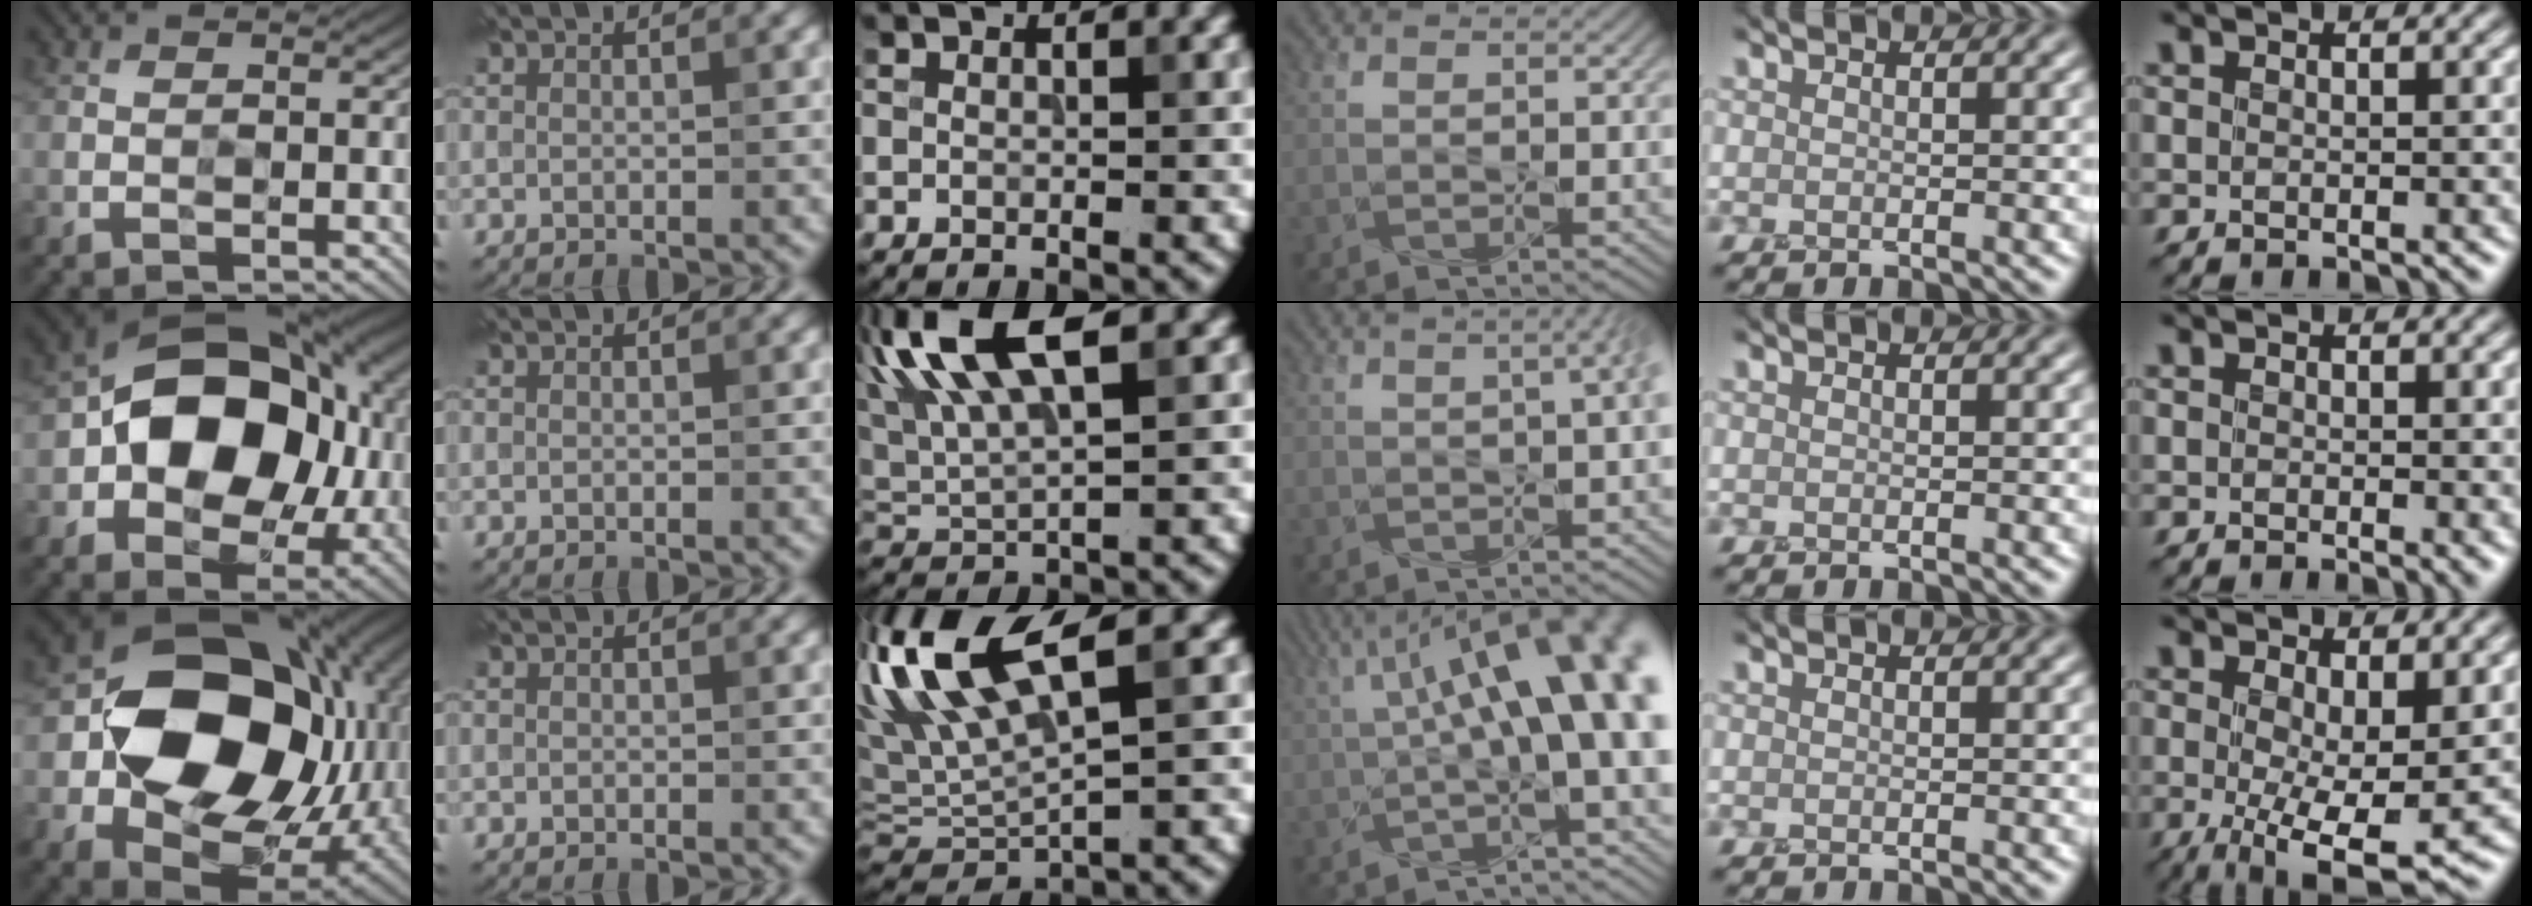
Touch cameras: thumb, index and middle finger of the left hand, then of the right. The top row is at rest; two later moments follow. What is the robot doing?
{"motion": "screw", "object": "dispenser bottle"}